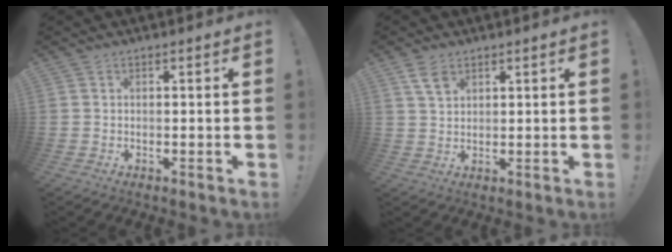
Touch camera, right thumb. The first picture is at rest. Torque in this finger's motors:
{"motor_torque": [0.10, 0.86, 0.50, -0.11, -0.07]}